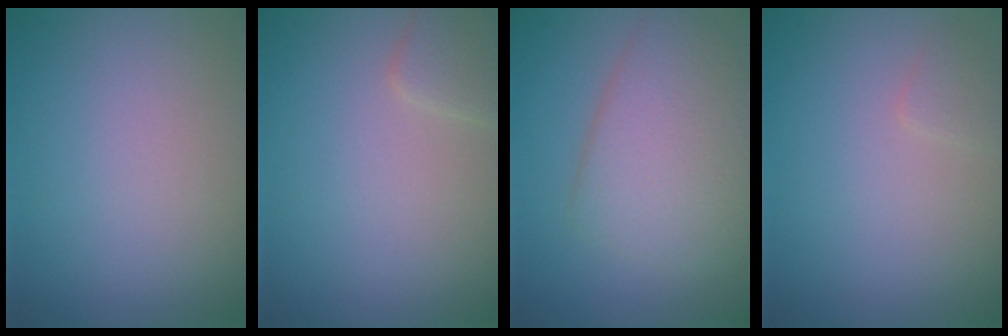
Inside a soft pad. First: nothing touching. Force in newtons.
{"total": 2.0, "press": 2.0, "slide": 0.0}
{"total": 5.6, "press": 5.6, "slide": 0.3}
{"total": 0.9, "press": 0.9, "slide": 0.1}